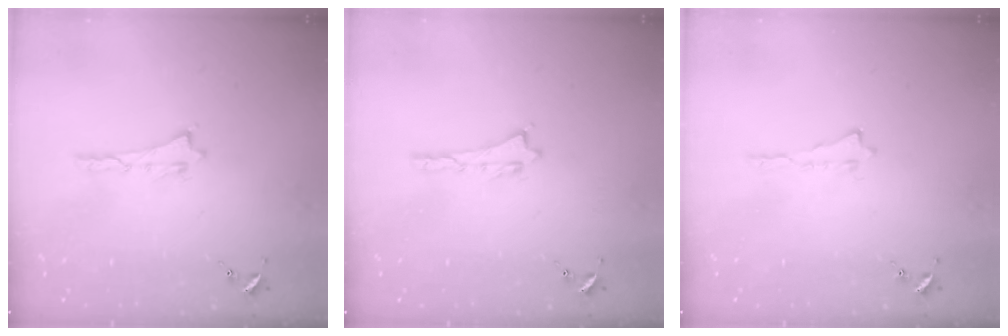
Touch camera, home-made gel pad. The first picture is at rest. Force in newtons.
{"total": 0.0}
{"total": 0.0}